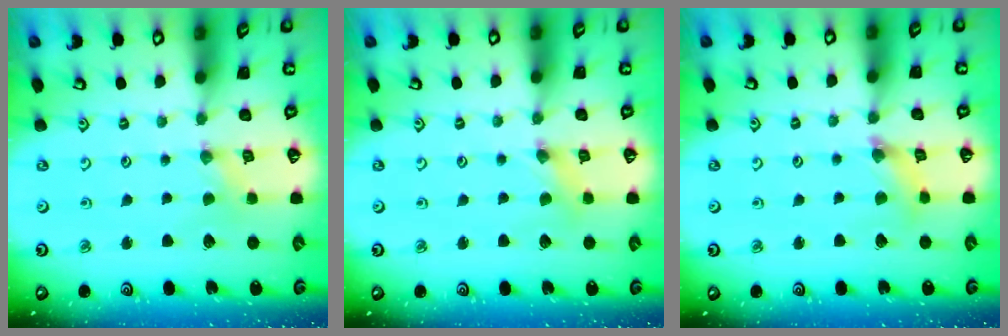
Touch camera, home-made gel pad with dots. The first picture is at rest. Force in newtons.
{"total": 1.2, "press": 1.1, "slide": 0.2}
{"total": 3.9, "press": 3.8, "slide": 0.4}